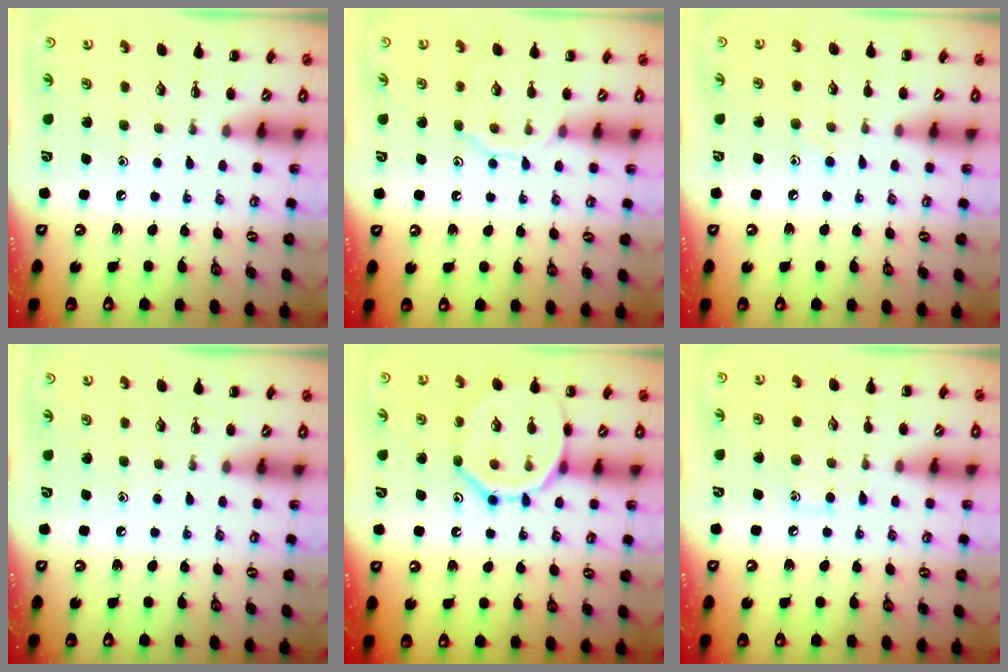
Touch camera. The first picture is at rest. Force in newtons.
{"total": 8.8, "press": 8.8, "slide": 0.6}
{"total": 7.6, "press": 7.1, "slide": 2.6}
{"total": 0.0}
{"total": 12.8, "press": 12.7, "slide": 1.2}
{"total": 6.9, "press": 6.5, "slide": 2.2}